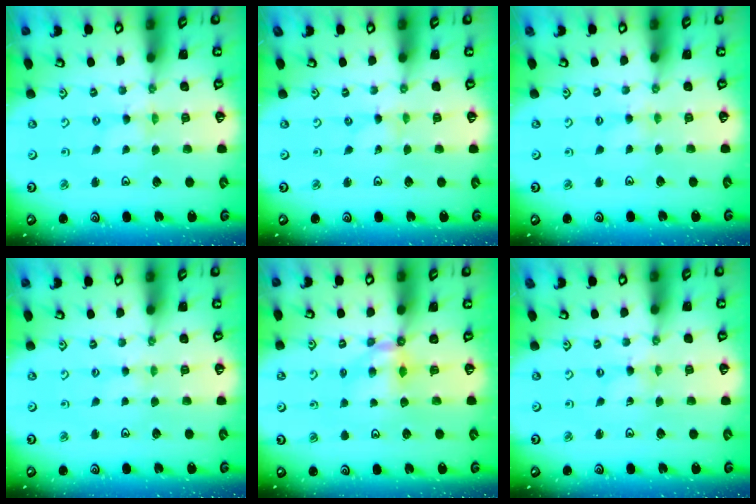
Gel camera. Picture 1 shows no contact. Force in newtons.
{"total": 0.0}
{"total": 2.2, "press": 2.2, "slide": 0.3}
{"total": 1.2, "press": 1.2, "slide": 0.3}
{"total": 6.7, "press": 6.7, "slide": 0.3}
{"total": 0.0}